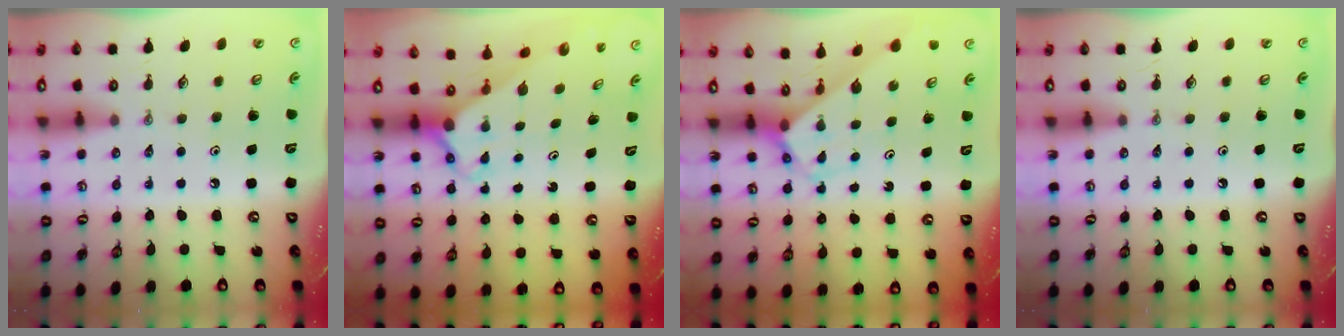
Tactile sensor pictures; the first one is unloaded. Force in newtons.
{"total": 2.7, "press": 2.7, "slide": 0.2}
{"total": 2.9, "press": 2.9, "slide": 0.2}
{"total": 0.0}